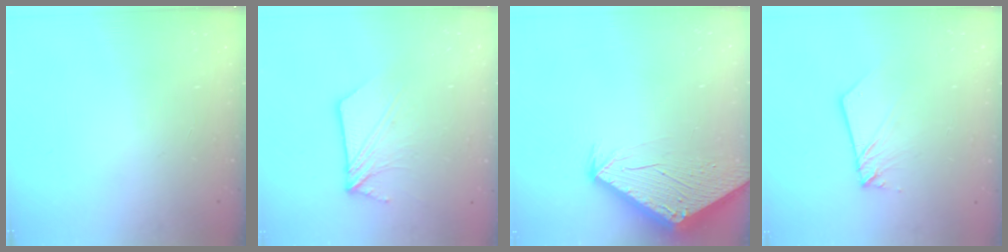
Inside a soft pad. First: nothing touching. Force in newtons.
{"total": 8.1, "press": 8.1, "slide": 0.4}
{"total": 2.5, "press": 2.5, "slide": 0.1}
{"total": 4.4, "press": 4.3, "slide": 0.6}